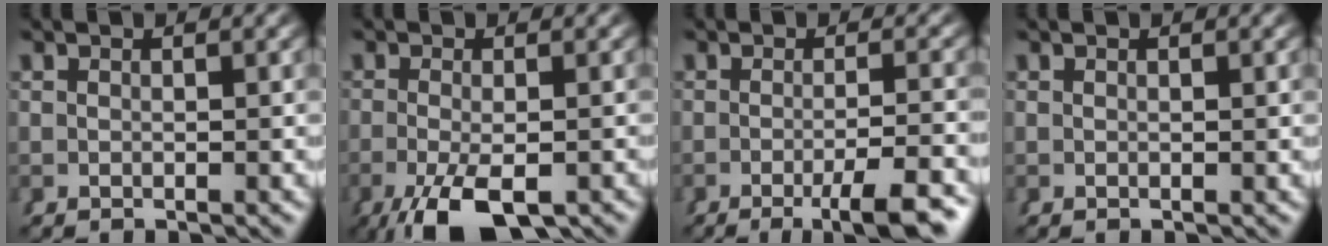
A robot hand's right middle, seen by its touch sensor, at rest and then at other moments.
{"total": 6.1, "force": [-3.9, 1.8, 4.3], "torque": [-0.082, -0.027, -0.046]}
{"total": 5.7, "force": [-3.5, 0.6, 4.5], "torque": [-0.054, -0.006, -0.052]}
{"total": 0.0}